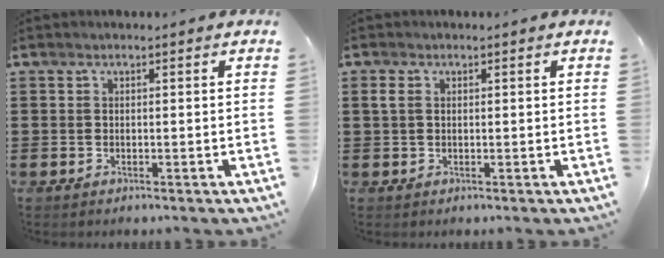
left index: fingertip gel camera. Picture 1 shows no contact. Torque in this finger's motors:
{"motor_torque": [0.25, 0.55, 0.03, 0.03]}